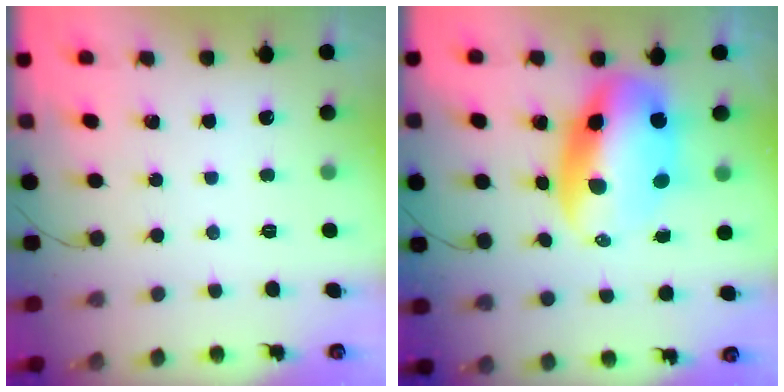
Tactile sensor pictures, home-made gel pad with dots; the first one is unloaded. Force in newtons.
{"total": 13.4, "press": 13.0, "slide": 3.4}